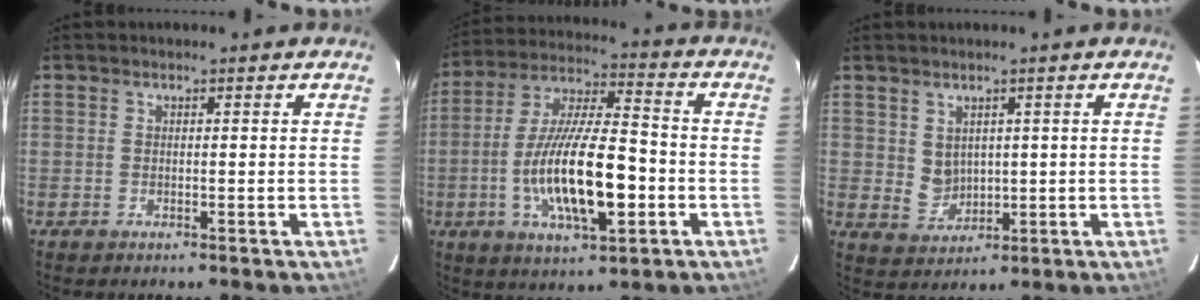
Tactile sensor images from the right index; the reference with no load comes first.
{"total": 18.1, "force": [-4.5, 5.3, 16.8], "torque": [-0.322, -0.005, -0.078]}
{"total": 4.1, "force": [1.5, 3.4, 1.8], "torque": [-0.031, 0.001, 0.043]}